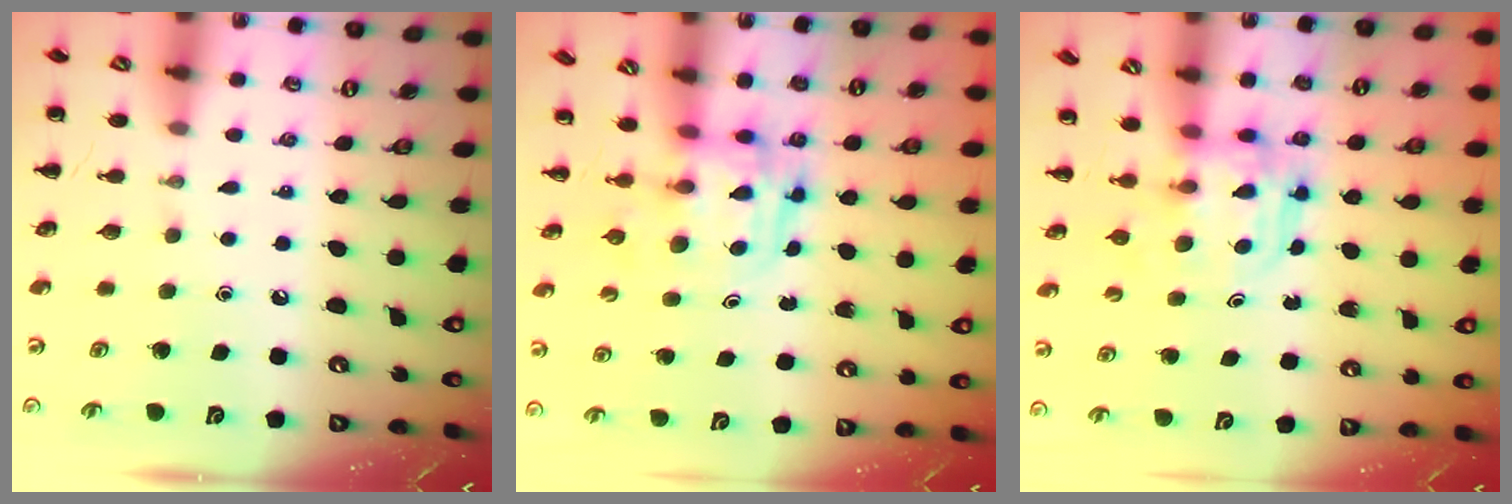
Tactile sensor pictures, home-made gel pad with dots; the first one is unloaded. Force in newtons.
{"total": 3.3, "press": 3.3, "slide": 0.5}
{"total": 3.8, "press": 3.8, "slide": 0.3}